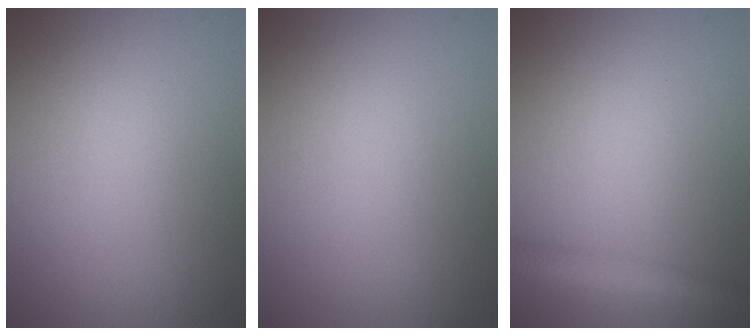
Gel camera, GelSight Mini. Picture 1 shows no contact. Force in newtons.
{"total": 0.0}
{"total": 2.9, "press": 2.9, "slide": 0.1}